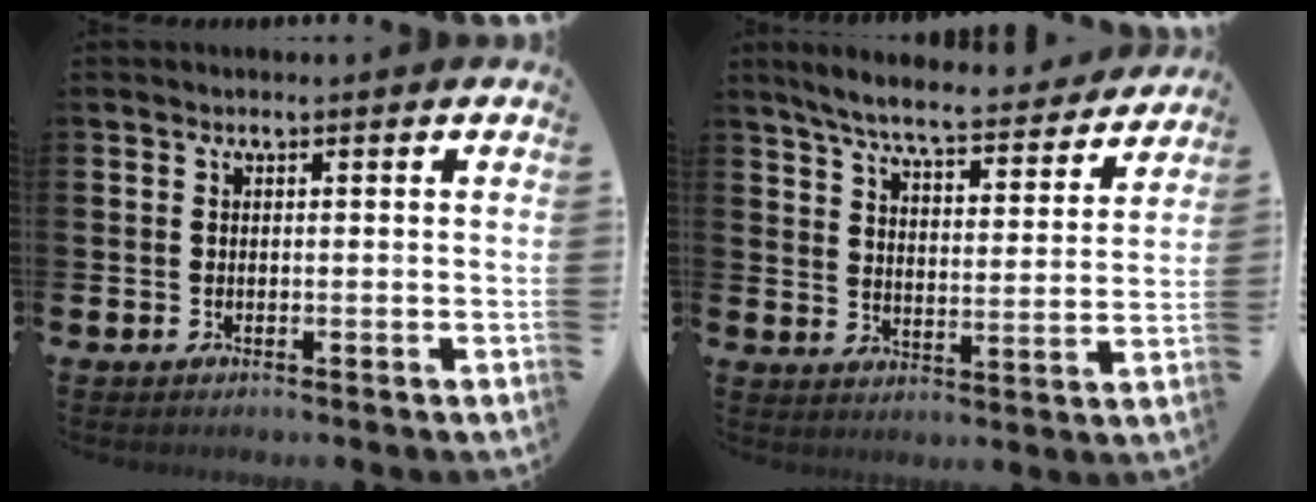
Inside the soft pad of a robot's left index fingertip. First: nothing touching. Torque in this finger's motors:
{"motor_torque": [1.00, -1.14, 0.64, 0.20]}